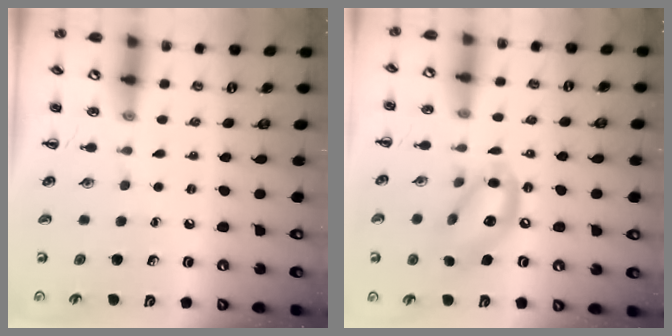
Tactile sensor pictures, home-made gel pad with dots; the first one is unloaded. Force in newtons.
{"total": 13.5, "press": 13.0, "slide": 3.6}